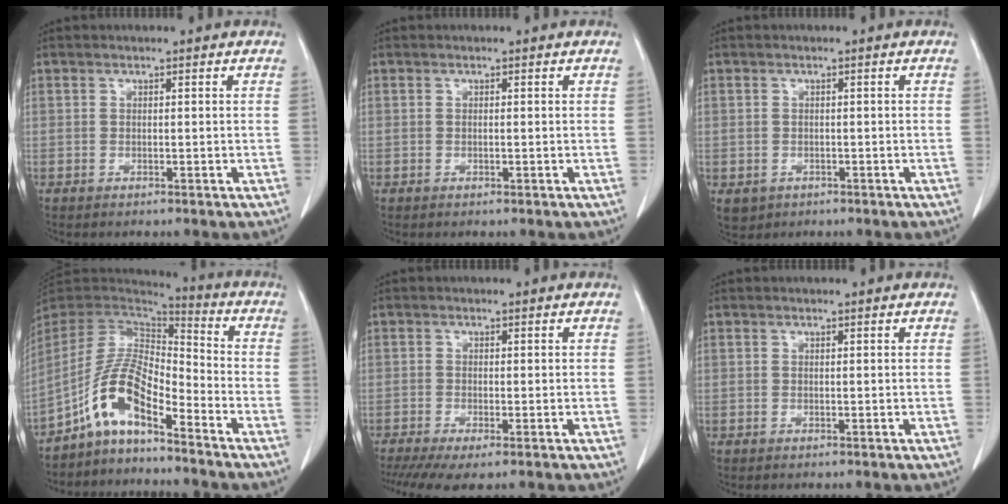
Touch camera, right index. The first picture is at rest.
{"total": 0.0}
{"total": 2.9, "force": [-1.1, 2.6, 0.7], "torque": [-0.010, 0.001, -0.009]}
{"total": 10.1, "force": [-6.2, 2.7, 7.5], "torque": [-0.163, 0.020, -0.122]}
{"total": 5.4, "force": [-3.6, 1.0, 3.8], "torque": [-0.064, -0.013, -0.061]}
{"total": 0.0}